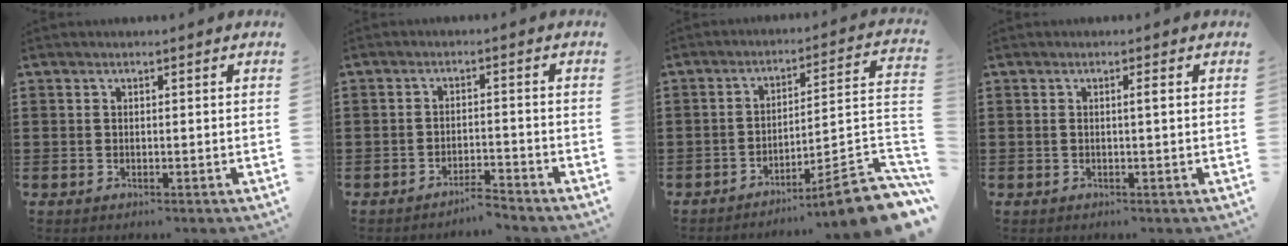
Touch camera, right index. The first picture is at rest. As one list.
[{"total": 2.8, "force": [-2.7, -0.1, 0.5], "torque": [-0.013, 0.000, -0.057]}, {"total": 8.6, "force": [-6.0, 0.4, 6.1], "torque": [-0.093, -0.002, -0.117]}, {"total": 1.1, "force": [0.0, -0.1, 1.1], "torque": [-0.020, -0.001, -0.001]}]